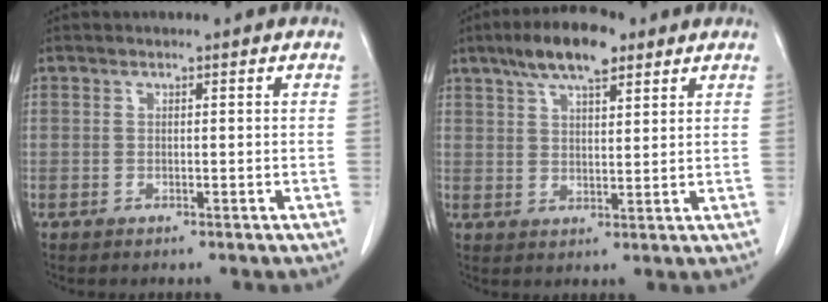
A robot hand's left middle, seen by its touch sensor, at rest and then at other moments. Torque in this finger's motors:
{"motor_torque": [0.61, -0.47, 0.20, 0.05]}